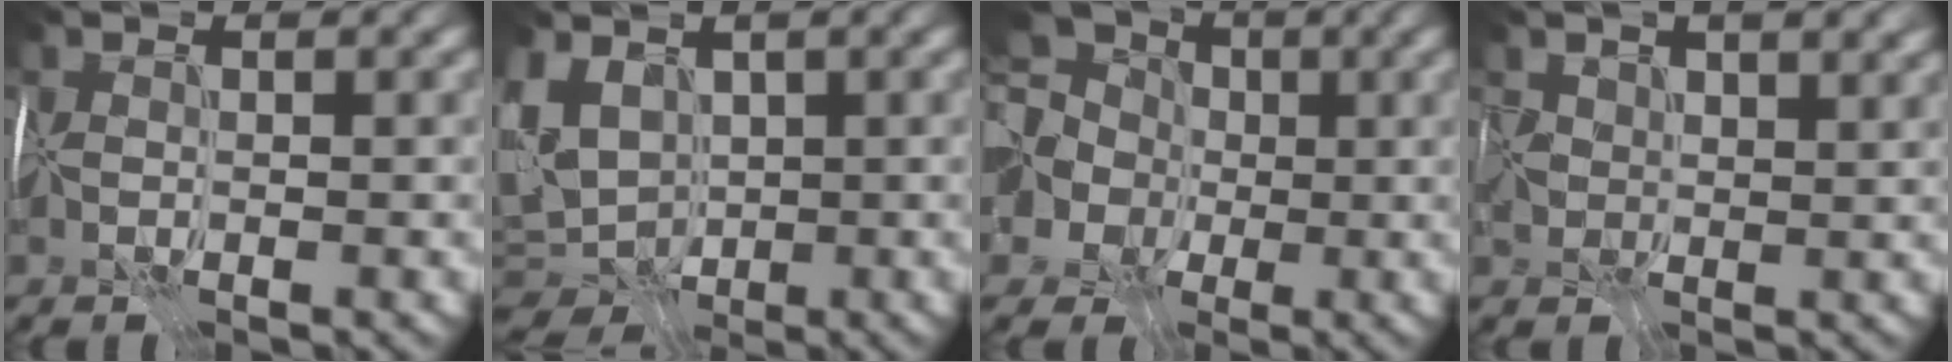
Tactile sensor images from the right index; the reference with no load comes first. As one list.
[{"total": 8.2, "force": [-0.3, 5.9, 5.7], "torque": [-0.116, -0.018, -0.001]}, {"total": 12.7, "force": [1.5, 10.4, 7.1], "torque": [-0.144, 0.010, -0.024]}, {"total": 6.4, "force": [3.5, 3.3, 4.2], "torque": [-0.075, 0.011, 0.061]}]